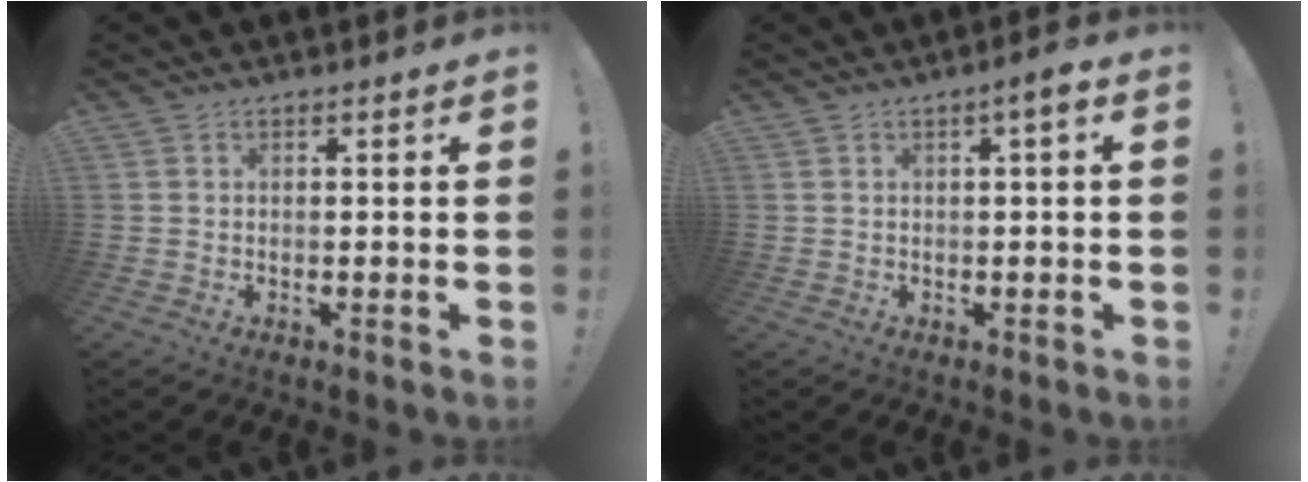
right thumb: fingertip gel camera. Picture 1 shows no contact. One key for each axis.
{"total": 3.2, "fx": 0.1, "fy": 0.3, "fz": 3.2, "tx": -0.039, "ty": -0.001, "tz": -0.006}